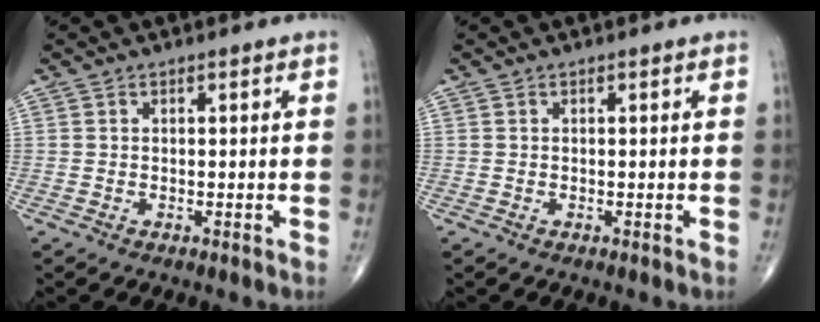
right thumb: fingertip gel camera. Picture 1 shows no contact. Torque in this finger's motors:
{"motor_torque": [0.25, 0.30, -0.13, -0.11, 0.03]}